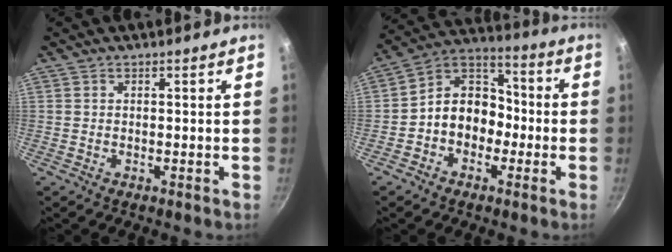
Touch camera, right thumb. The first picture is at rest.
{"total": 11.2, "force": [-2.5, 9.0, 6.2], "torque": [-0.052, 0.054, -0.063]}